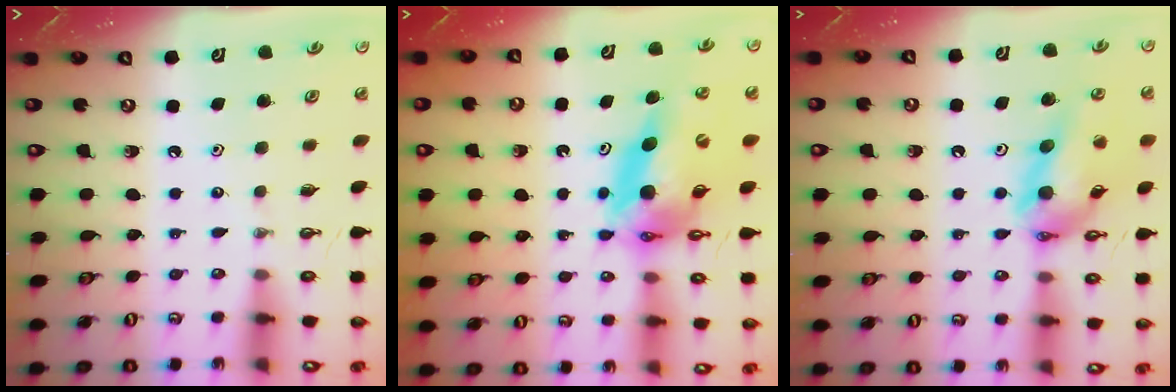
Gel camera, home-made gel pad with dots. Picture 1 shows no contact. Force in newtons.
{"total": 13.2, "press": 13.2, "slide": 1.3}
{"total": 13.9, "press": 13.8, "slide": 1.2}